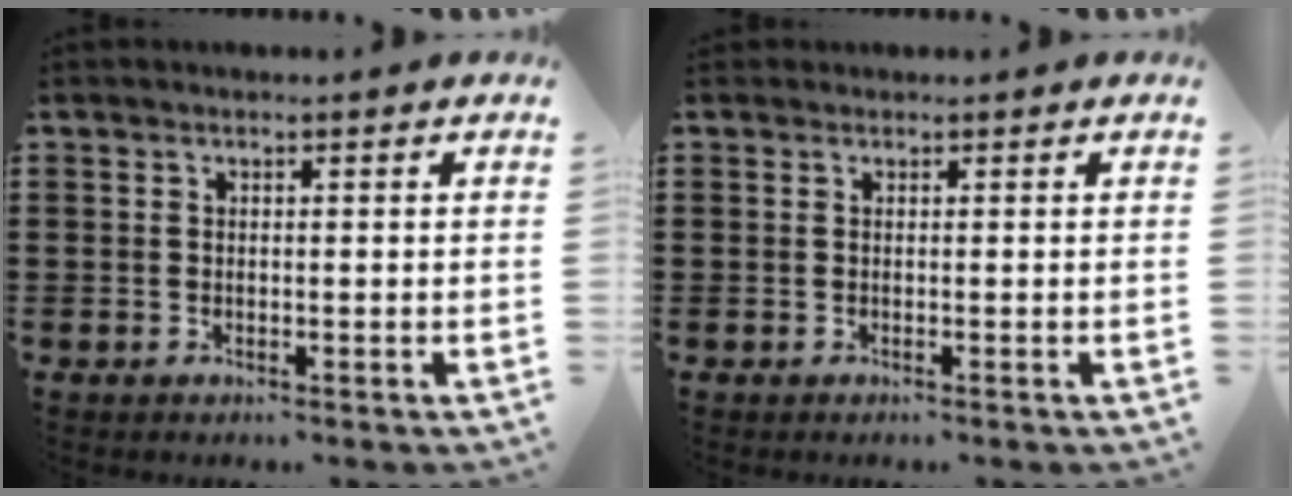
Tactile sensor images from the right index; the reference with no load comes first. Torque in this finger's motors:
{"motor_torque": [0.24, 0.35, 0.02, 0.01]}